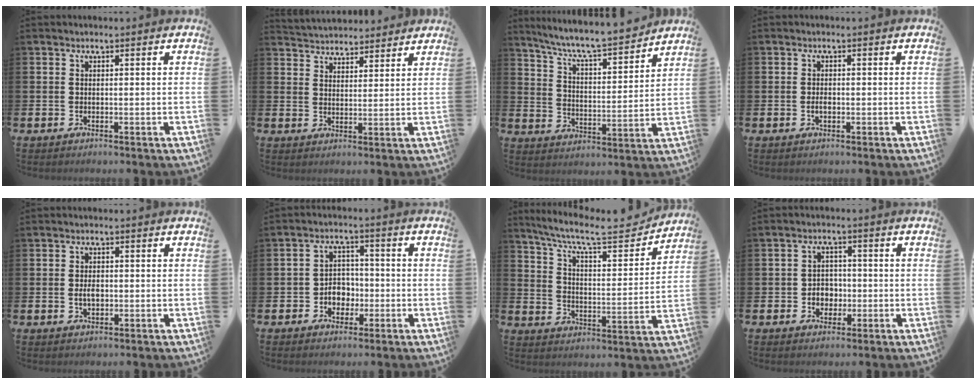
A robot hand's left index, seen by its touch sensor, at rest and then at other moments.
{"total": 4.4, "force": [4.3, 0.9, -0.5], "torque": [-0.008, -0.024, 0.078]}
{"total": 7.6, "force": [7.1, 0.5, 2.5], "torque": [-0.078, -0.058, 0.119]}
{"total": 1.2, "force": [-0.2, 0.7, 1.0], "torque": [-0.014, 0.000, -0.007]}
{"total": 2.1, "force": [-0.1, 1.3, 1.7], "torque": [-0.019, -0.001, -0.007]}
{"total": 3.9, "force": [-1.3, 3.3, 1.6], "torque": [-0.027, 0.001, -0.033]}
{"total": 8.6, "force": [7.7, 1.5, 3.5], "torque": [-0.091, -0.054, 0.127]}
{"total": 3.2, "force": [-0.6, 2.9, 1.3], "torque": [-0.021, -0.001, -0.019]}